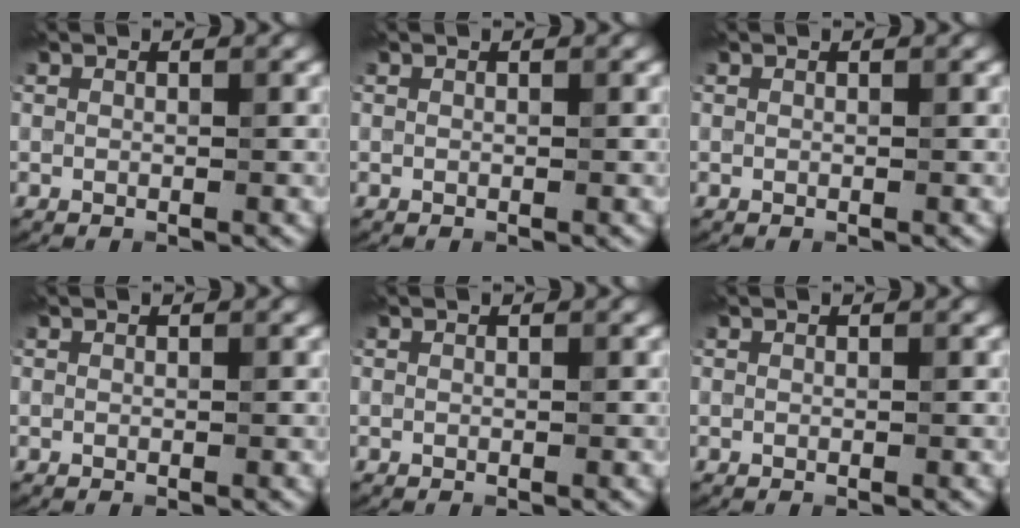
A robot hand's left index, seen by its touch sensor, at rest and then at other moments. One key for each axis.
{"total": 0.0}
{"total": 0.0}
{"total": 0.0}
{"total": 0.0}
{"total": 0.0}